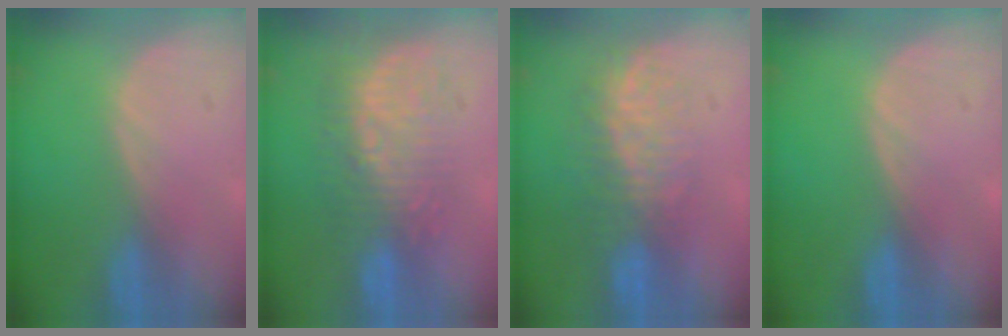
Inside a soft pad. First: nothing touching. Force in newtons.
{"total": 9.6, "press": 8.5, "slide": 4.4}
{"total": 7.7, "press": 7.1, "slide": 3.1}
{"total": 0.0}